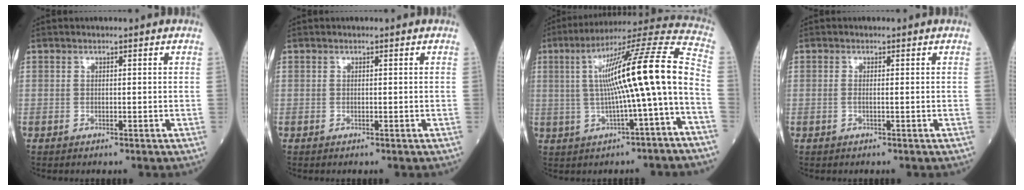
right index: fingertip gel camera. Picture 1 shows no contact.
{"total": 0.0}
{"total": 16.8, "force": [-0.9, -0.1, 16.8], "torque": [-0.260, 0.031, -0.017]}
{"total": 0.8, "force": [-0.1, 0.1, 0.8], "torque": [-0.019, -0.001, -0.002]}